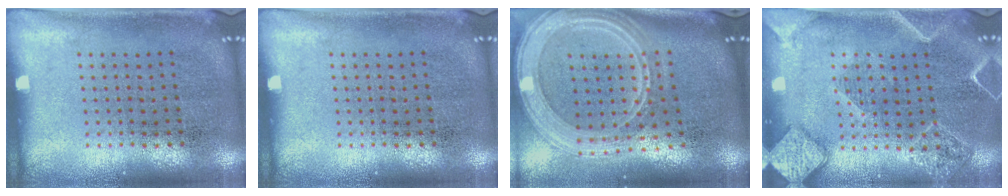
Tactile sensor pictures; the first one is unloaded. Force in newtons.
{"total": 0.0}
{"total": 3.1, "press": 2.5, "slide": 1.8}
{"total": 2.4, "press": 2.2, "slide": 0.9}